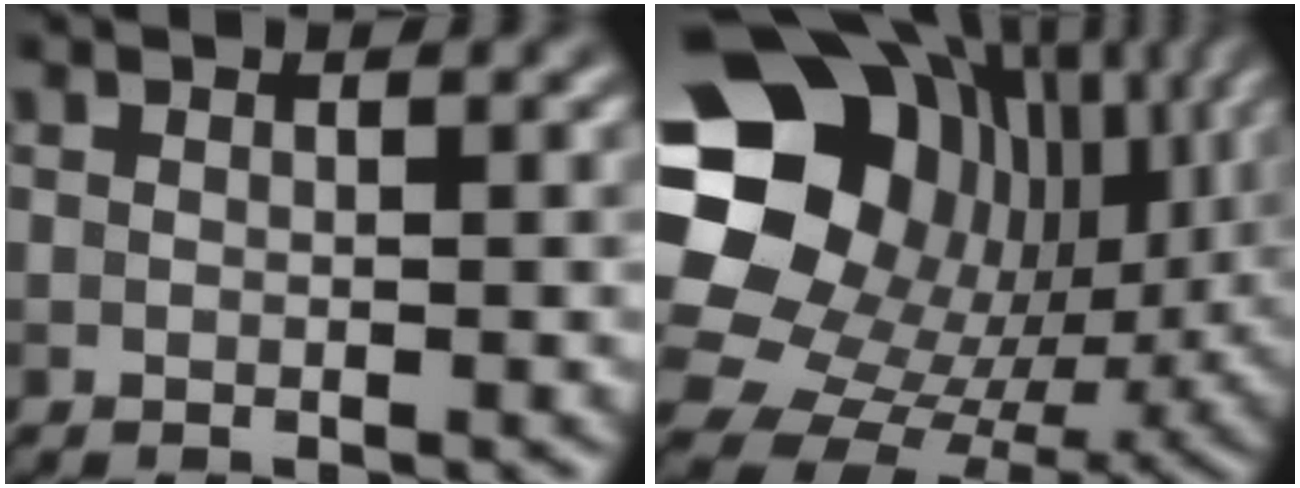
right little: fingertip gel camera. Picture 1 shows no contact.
{"total": 21.7, "force": [4.4, 18.1, 11.1], "torque": [-0.223, -0.003, 0.080]}